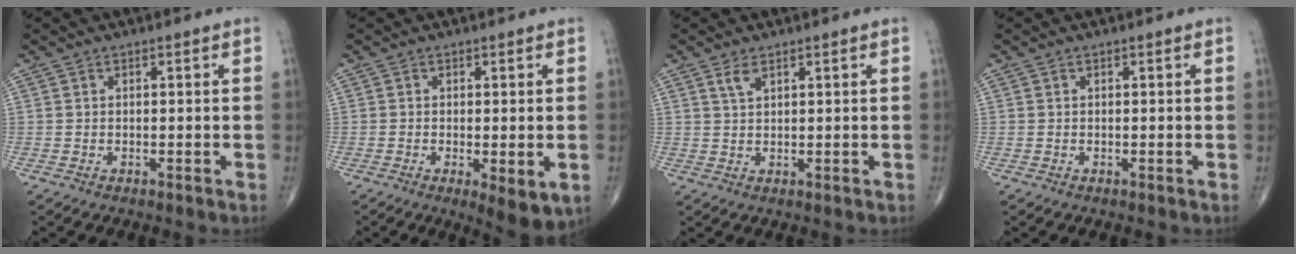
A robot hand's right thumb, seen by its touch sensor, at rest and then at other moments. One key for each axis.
{"total": 6.0, "fx": -1.6, "fy": 1.9, "fz": 5.5, "tx": -0.080, "ty": -0.018, "tz": -0.021}
{"total": 2.2, "fx": 1.4, "fy": 0.9, "fz": 1.5, "tx": -0.031, "ty": -0.002, "tz": 0.033}
{"total": 0.0}